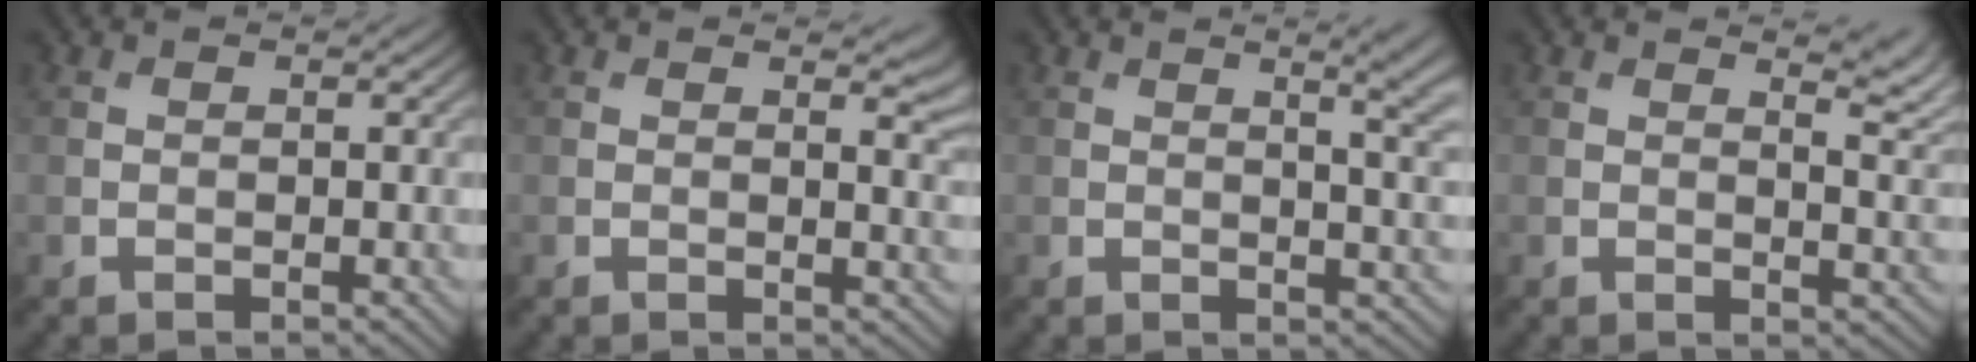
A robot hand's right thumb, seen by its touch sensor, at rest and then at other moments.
{"total": 3.0, "force": [1.4, 0.9, 2.5], "torque": [-0.034, -0.004, 0.021]}
{"total": 6.0, "force": [2.5, 1.9, 5.1], "torque": [-0.056, 0.021, 0.025]}
{"total": 4.9, "force": [3.1, 1.3, 3.5], "torque": [-0.047, 0.004, 0.052]}